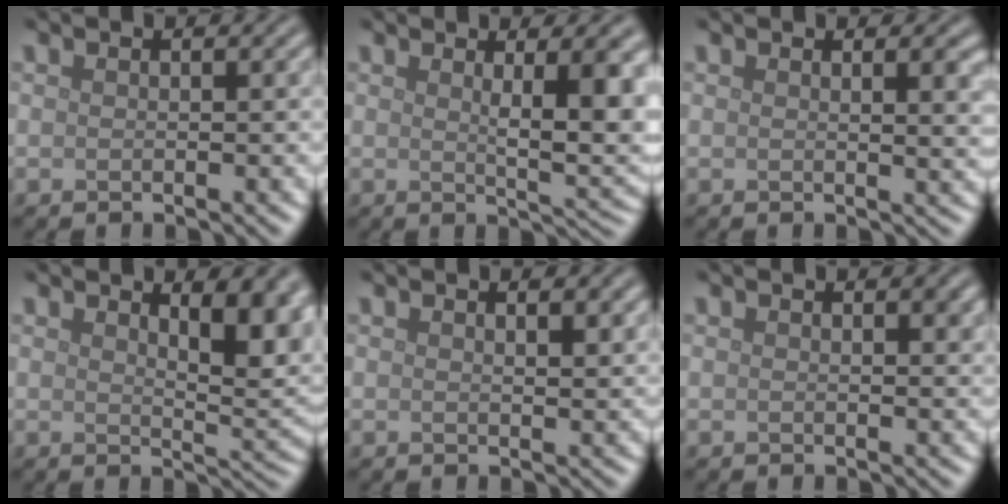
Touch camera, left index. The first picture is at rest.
{"total": 6.6, "force": [1.4, 1.9, 6.2], "torque": [-0.079, -0.007, 0.028]}
{"total": 2.8, "force": [1.1, 1.1, 2.4], "torque": [-0.017, 0.001, 0.014]}
{"total": 5.6, "force": [2.6, 2.1, 4.5], "torque": [-0.056, -0.007, 0.043]}
{"total": 1.3, "force": [0.8, 0.3, 0.9], "torque": [-0.014, -0.001, 0.014]}
{"total": 1.1, "force": [0.6, 0.4, 0.9], "torque": [-0.006, -0.004, 0.010]}